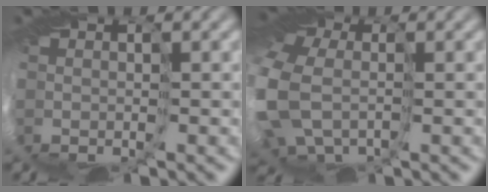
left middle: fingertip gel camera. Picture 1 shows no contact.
{"total": 12.1, "force": [-0.6, 9.6, 7.3], "torque": [-0.204, -0.027, -0.006]}